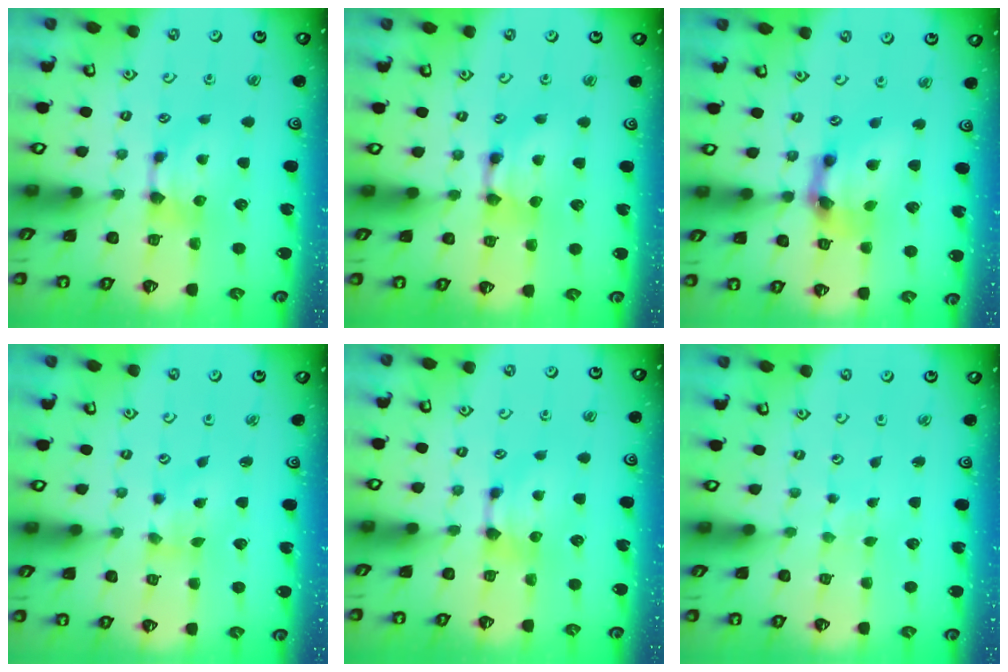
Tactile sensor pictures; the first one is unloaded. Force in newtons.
{"total": 2.0, "press": 2.0, "slide": 0.1}
{"total": 7.7, "press": 7.2, "slide": 2.8}
{"total": 1.3, "press": 0.7, "slide": 1.0}
{"total": 0.0}
{"total": 6.5, "press": 6.5, "slide": 0.4}